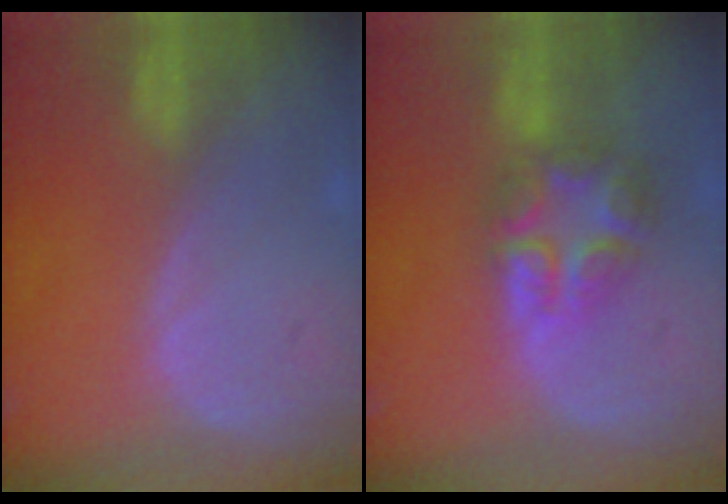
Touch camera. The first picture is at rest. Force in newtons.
{"total": 7.7, "press": 6.8, "slide": 3.7}